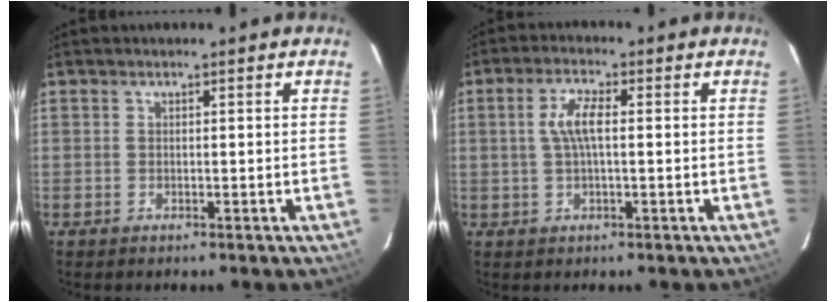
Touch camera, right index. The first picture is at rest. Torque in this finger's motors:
{"motor_torque": [0.20, -0.11, 0.21, 0.10]}